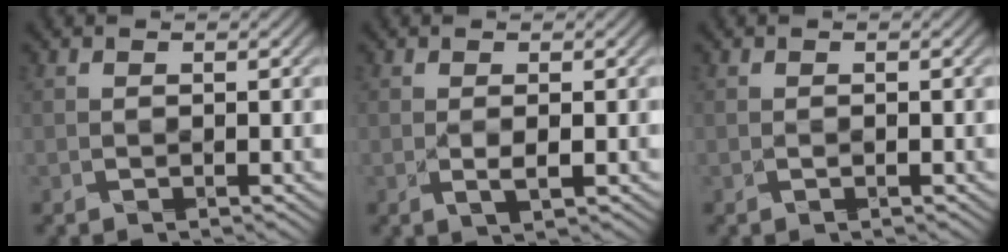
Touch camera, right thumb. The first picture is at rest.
{"total": 1.4, "force": [-0.1, 0.3, 1.4], "torque": [-0.025, 0.000, 0.004]}
{"total": 0.0}